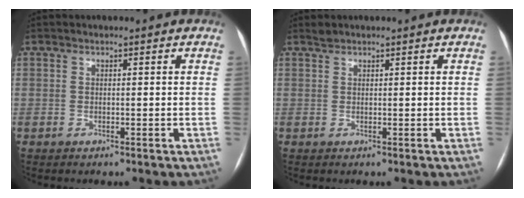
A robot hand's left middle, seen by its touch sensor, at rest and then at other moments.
{"total": 0.7, "force": [0.7, 0.1, 0.0], "torque": [-0.007, 0.006, 0.016]}